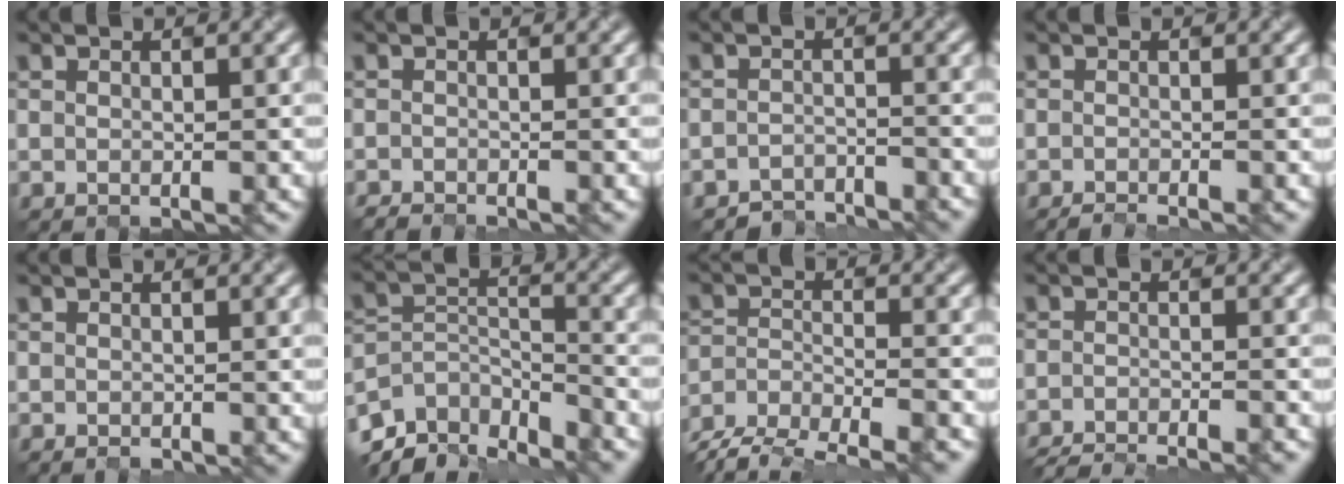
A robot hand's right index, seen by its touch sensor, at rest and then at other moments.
{"total": 0.6, "force": [-0.6, 0.1, 0.0], "torque": [0.007, -0.005, -0.013]}
{"total": 2.8, "force": [-2.6, -0.1, -1.0], "torque": [0.019, 0.001, -0.046]}
{"total": 1.4, "force": [-0.5, 0.7, 1.0], "torque": [0.006, -0.005, -0.017]}
{"total": 0.0}
{"total": 7.2, "force": [-6.1, 2.5, 2.7], "torque": [-0.057, -0.019, -0.111]}
{"total": 7.6, "force": [-7.1, 2.0, 2.2], "torque": [-0.046, -0.019, -0.116]}
{"total": 6.7, "force": [-6.3, 1.0, 2.1], "torque": [-0.022, -0.017, -0.094]}